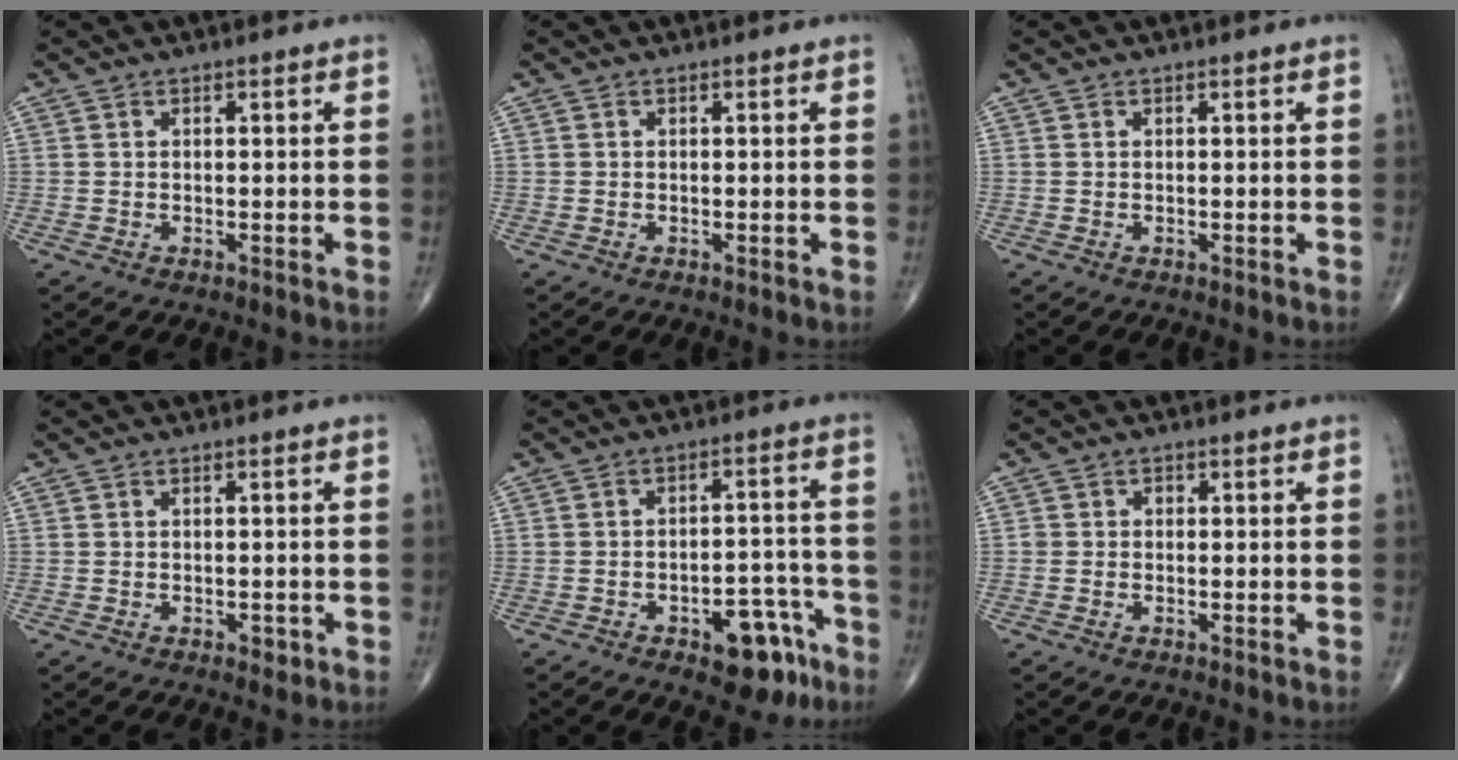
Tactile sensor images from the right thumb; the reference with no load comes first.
{"total": 0.0}
{"total": 0.0}
{"total": 1.7, "force": [-0.7, 1.0, 1.1], "torque": [-0.010, 0.001, -0.009]}
{"total": 10.8, "force": [-6.0, 5.4, 7.2], "torque": [-0.061, 0.050, -0.074]}
{"total": 1.1, "force": [-0.1, 1.0, 0.4], "torque": [0.003, 0.004, -0.004]}